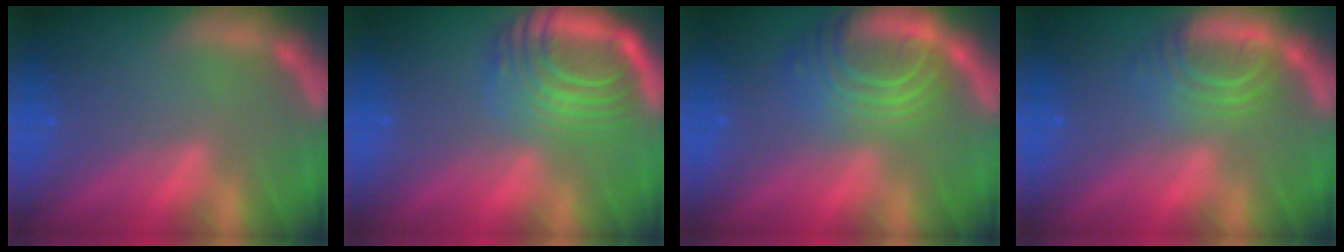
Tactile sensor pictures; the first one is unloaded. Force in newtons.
{"total": 9.5}
{"total": 8.5}
{"total": 4.5}